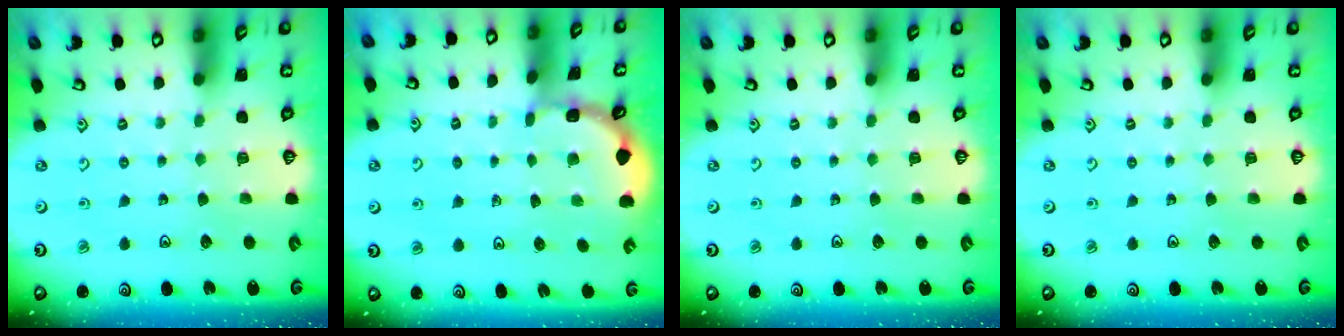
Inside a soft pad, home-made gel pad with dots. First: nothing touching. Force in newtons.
{"total": 1.6, "press": 1.6, "slide": 0.1}
{"total": 0.0}
{"total": 0.0}